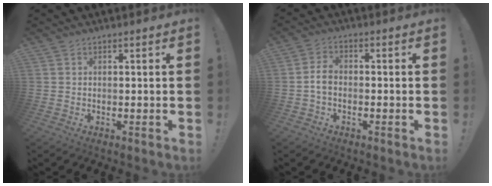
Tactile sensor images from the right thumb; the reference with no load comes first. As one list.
[{"total": 4.1, "force": [-0.9, 2.5, 3.2], "torque": [-0.067, 0.006, -0.017]}]